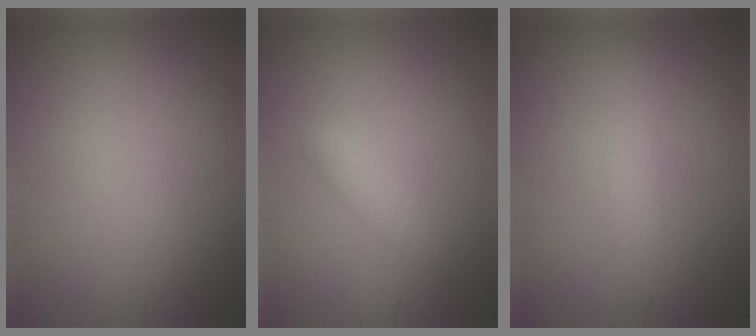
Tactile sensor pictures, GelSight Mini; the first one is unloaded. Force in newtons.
{"total": 1.4, "press": 1.4, "slide": 0.0}
{"total": 2.0, "press": 2.0, "slide": 0.1}